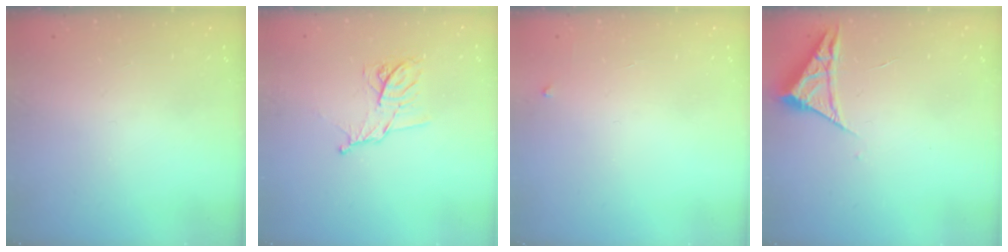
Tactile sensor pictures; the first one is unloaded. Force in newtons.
{"total": 10.3, "press": 10.3, "slide": 0.3}
{"total": 2.3, "press": 2.3, "slide": 0.3}
{"total": 4.2, "press": 4.2, "slide": 0.5}